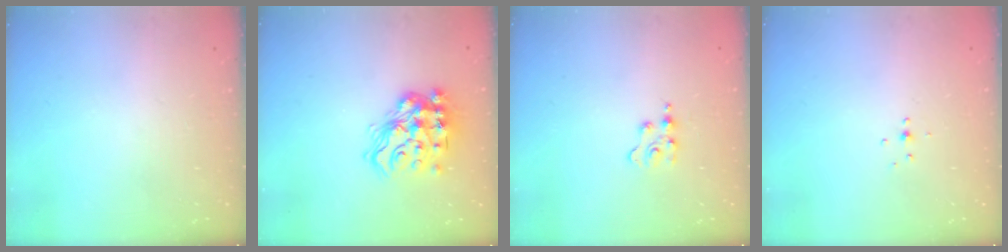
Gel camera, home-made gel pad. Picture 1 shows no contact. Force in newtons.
{"total": 16.2, "press": 16.2, "slide": 1.3}
{"total": 2.5, "press": 2.5, "slide": 0.4}
{"total": 3.1, "press": 3.0, "slide": 0.7}